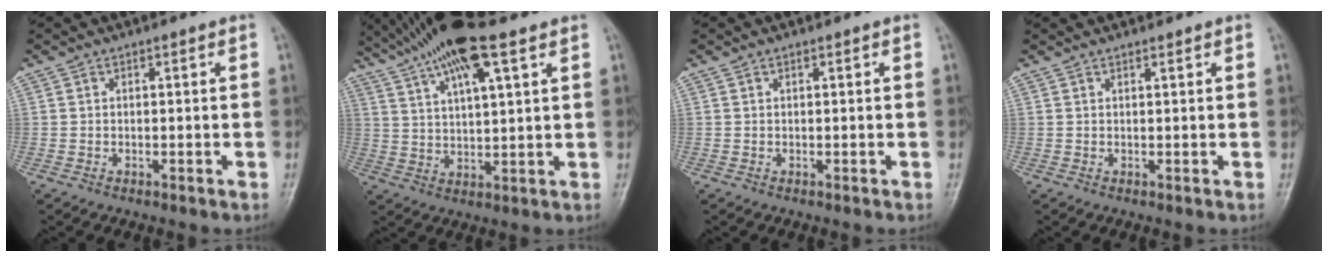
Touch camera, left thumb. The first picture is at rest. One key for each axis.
{"total": 14.5, "fx": 9.2, "fy": 3.1, "fz": 10.7, "tx": -0.195, "ty": -0.002, "tz": 0.166}
{"total": 0.0}
{"total": 0.8, "fx": 0.8, "fy": 0.0, "fz": 0.1, "tx": -0.002, "ty": -0.001, "tz": 0.014}